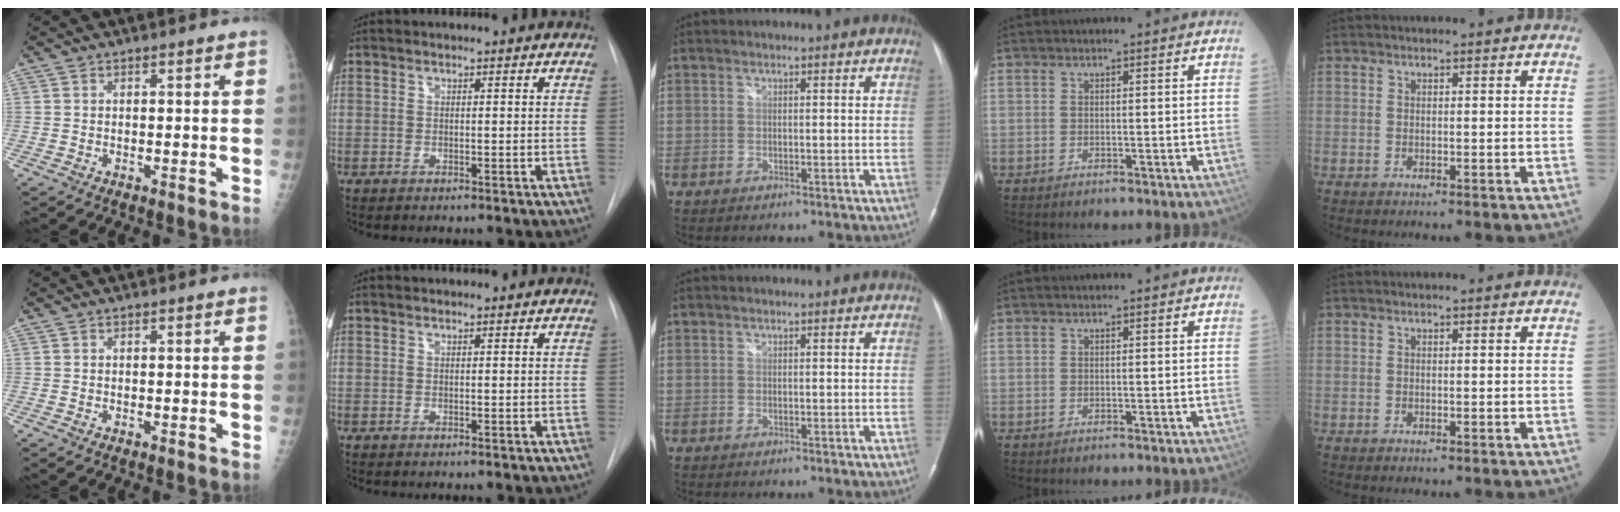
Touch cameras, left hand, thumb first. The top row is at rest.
{}